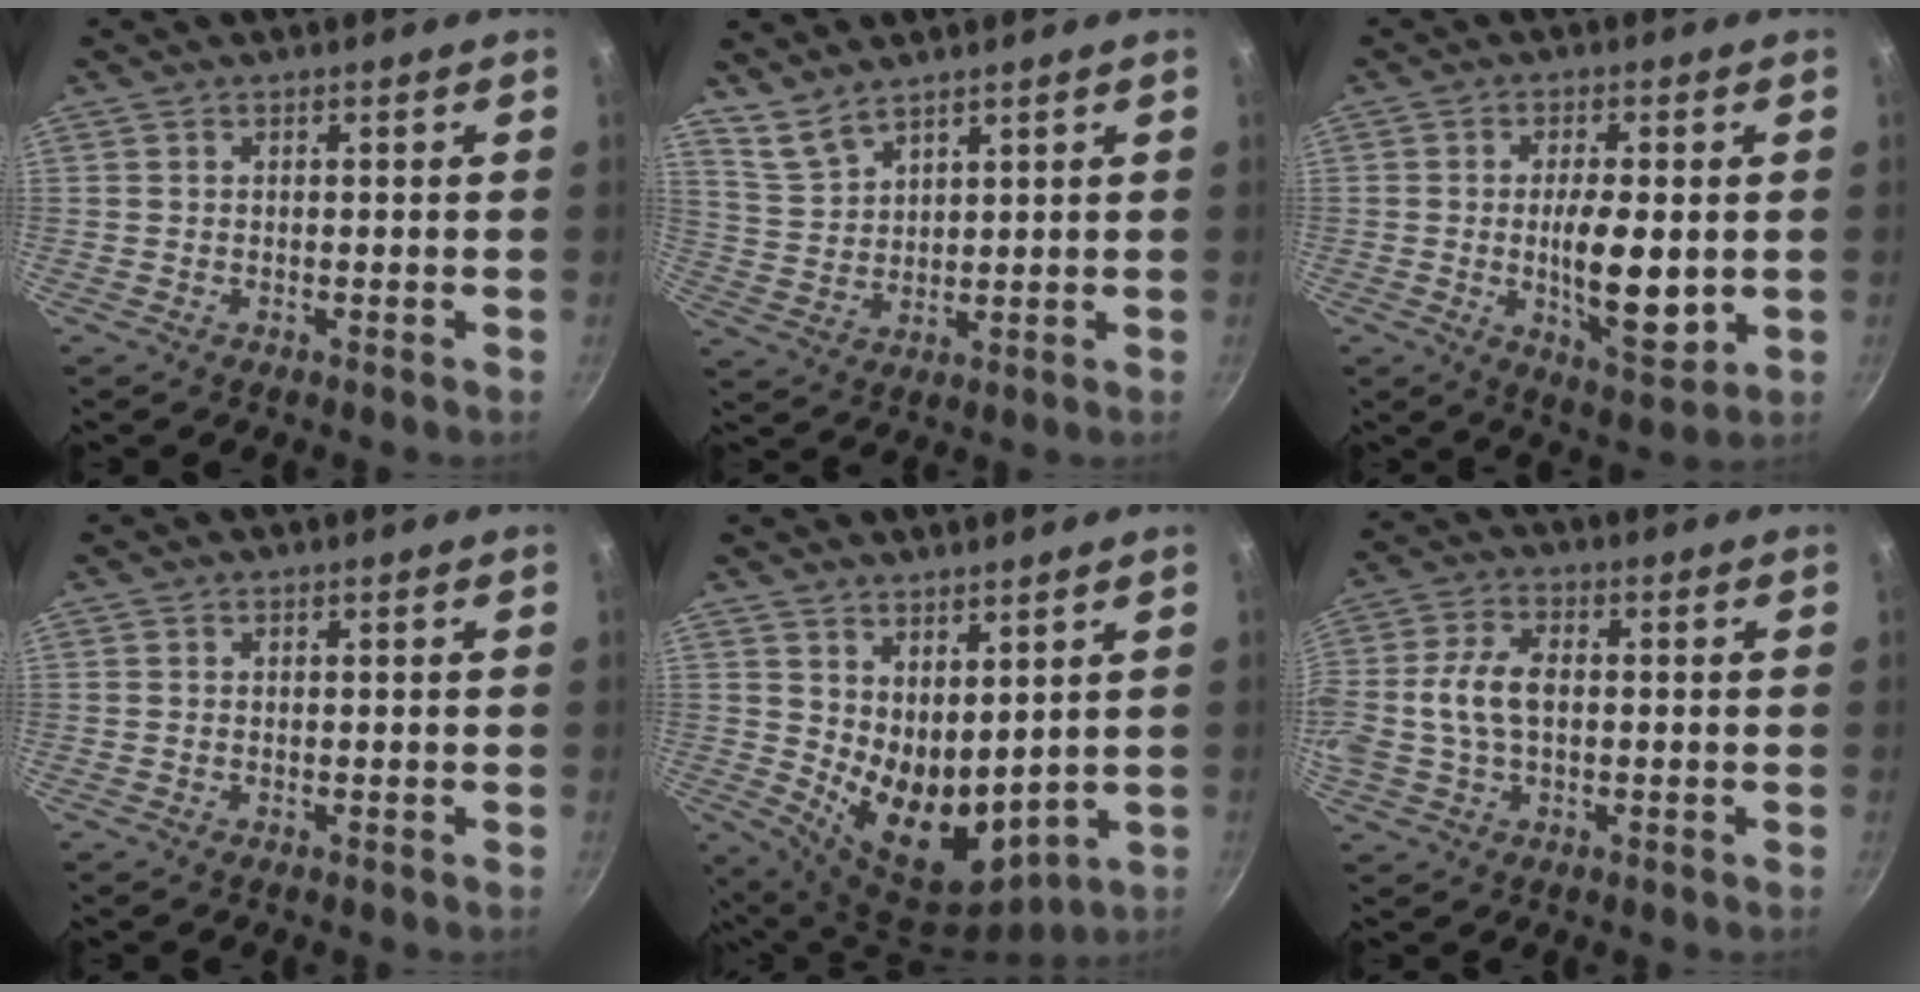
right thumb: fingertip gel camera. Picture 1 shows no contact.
{"total": 5.5, "force": [4.7, 1.9, 1.9], "torque": [-0.036, -0.022, 0.107]}
{"total": 11.4, "force": [-0.7, 4.3, 10.5], "torque": [-0.167, -0.015, -0.004]}
{"total": 0.0}
{"total": 12.3, "force": [4.0, 7.1, 9.2], "torque": [-0.113, -0.051, 0.093]}
{"total": 9.8, "force": [-0.2, 6.1, 7.6], "torque": [-0.151, 0.021, -0.014]}